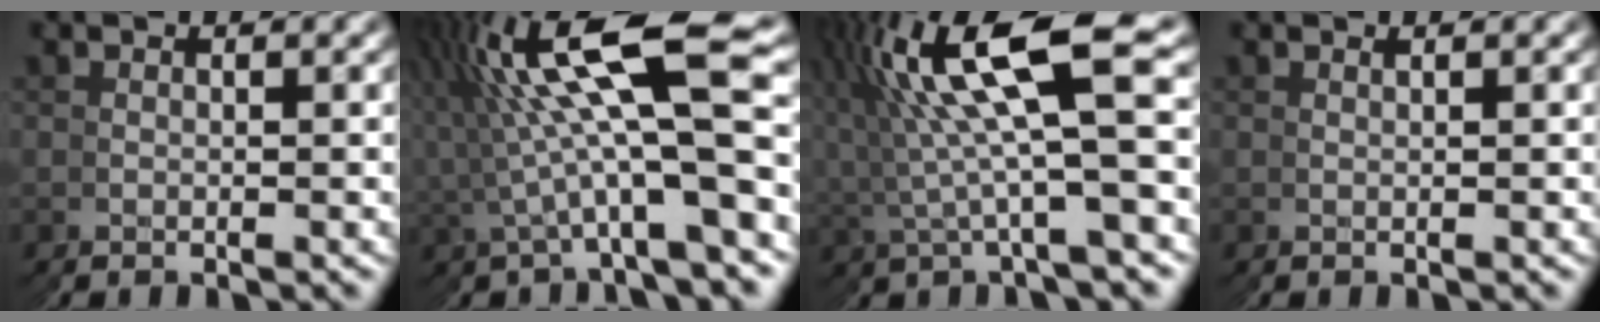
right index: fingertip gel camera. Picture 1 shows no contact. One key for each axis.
{"total": 10.0, "fx": 2.7, "fy": 4.1, "fz": 8.7, "tx": -0.154, "ty": 0.016, "tz": 0.041}
{"total": 10.9, "fx": 3.1, "fy": 5.3, "fz": 9.0, "tx": -0.150, "ty": 0.020, "tz": 0.041}
{"total": 0.5, "fx": 0.4, "fy": -0.3, "fz": 0.0, "tx": 0.001, "ty": 0.001, "tz": 0.009}